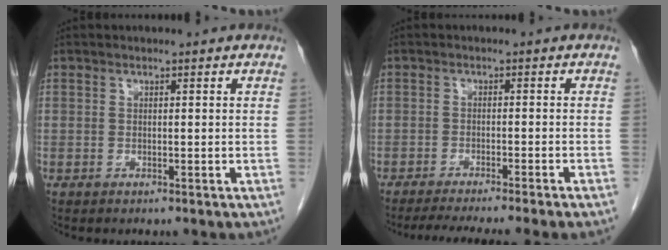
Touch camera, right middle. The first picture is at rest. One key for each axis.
{"total": 10.0, "fx": -8.5, "fy": -1.1, "fz": 5.2, "tx": -0.049, "ty": -0.018, "tz": -0.123}